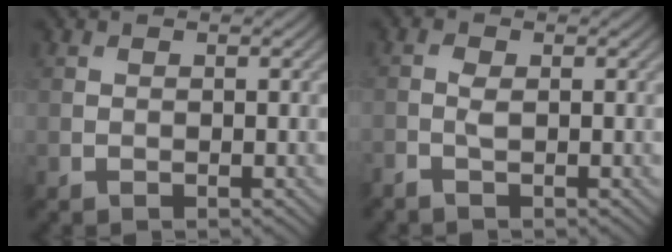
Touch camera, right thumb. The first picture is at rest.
{"total": 1.4, "force": [-0.7, 0.5, 1.1], "torque": [-0.030, 0.003, -0.020]}